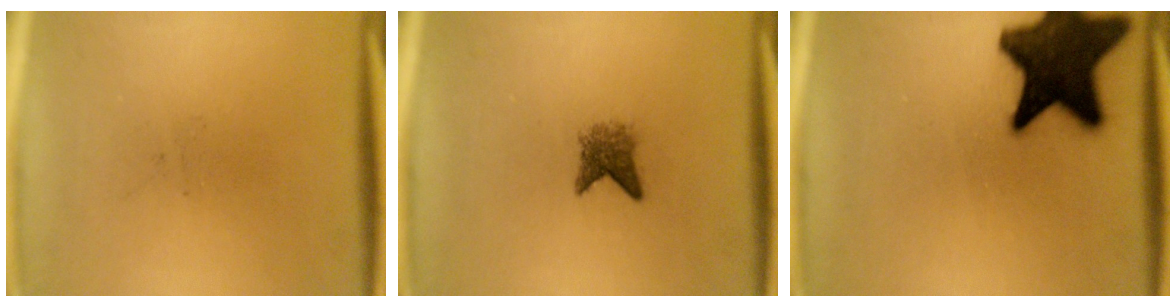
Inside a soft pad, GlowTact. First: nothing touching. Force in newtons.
{"total": 2.6}
{"total": 18.4}